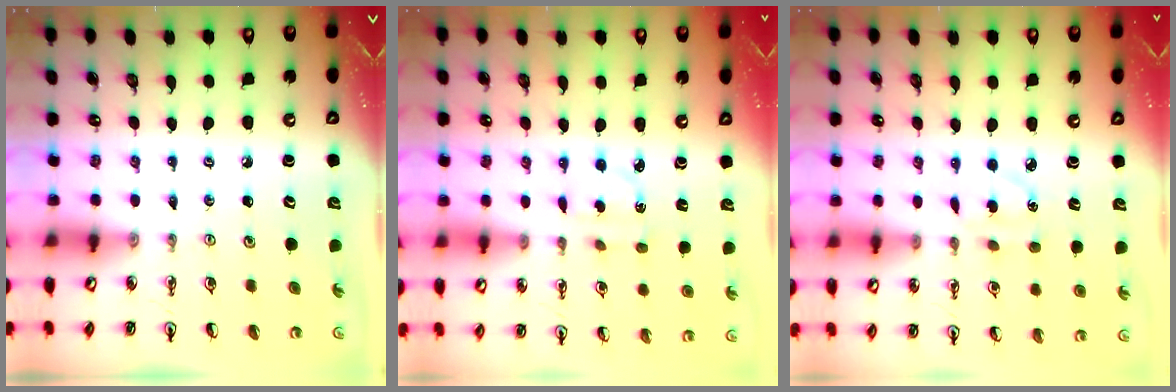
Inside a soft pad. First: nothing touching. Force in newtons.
{"total": 2.3, "press": 2.2, "slide": 0.6}
{"total": 3.9, "press": 3.9, "slide": 0.5}